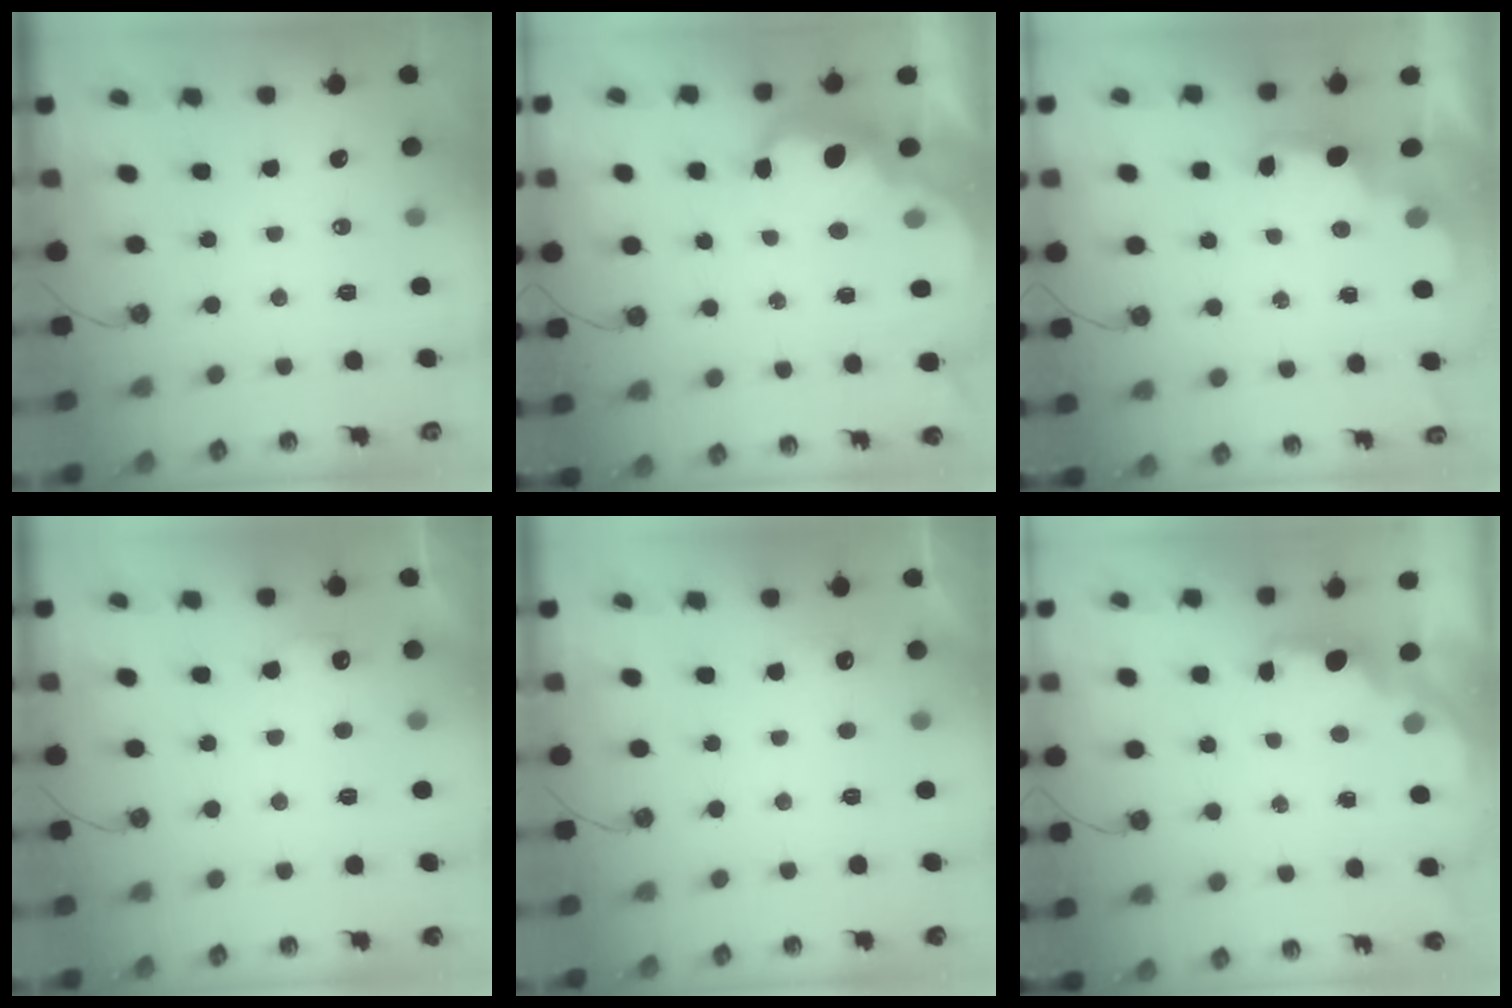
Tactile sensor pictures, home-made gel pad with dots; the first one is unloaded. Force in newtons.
{"total": 10.3, "press": 10.3, "slide": 0.8}
{"total": 2.7, "press": 2.6, "slide": 0.5}
{"total": 7.5, "press": 7.5, "slide": 0.4}
{"total": 2.1, "press": 1.9, "slide": 0.9}
{"total": 2.5, "press": 2.4, "slide": 0.8}